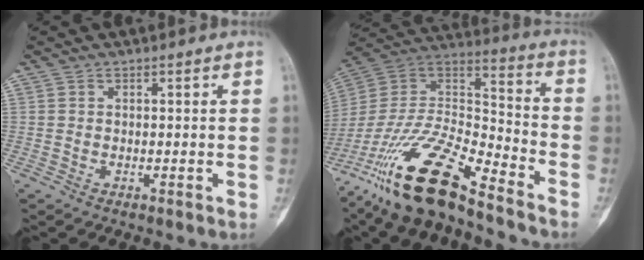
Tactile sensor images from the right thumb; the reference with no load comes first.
{"total": 23.2, "force": [-16.5, 6.8, 14.8], "torque": [-0.303, 0.061, -0.306]}